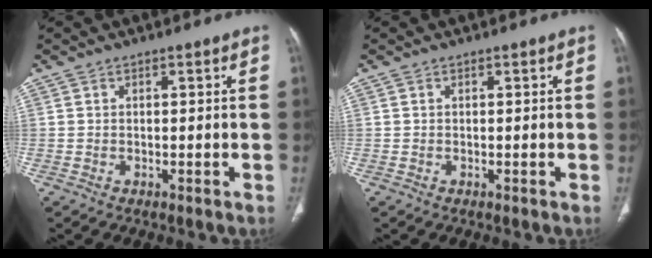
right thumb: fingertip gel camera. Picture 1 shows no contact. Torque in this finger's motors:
{"motor_torque": [0.09, 0.13, 0.32, 0.09, -0.02]}